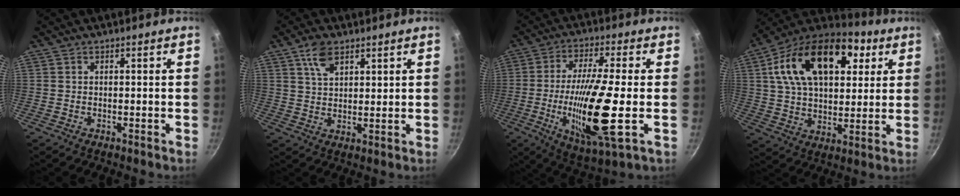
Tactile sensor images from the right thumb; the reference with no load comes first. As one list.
[{"total": 6.2, "force": [3.6, 3.2, 4.0], "torque": [-0.063, -0.012, 0.070]}, {"total": 18.4, "force": [-3.0, 3.7, 17.8], "torque": [-0.332, -0.003, -0.053]}, {"total": 25.0, "force": [8.5, 15.0, 18.0], "torque": [-0.287, 0.003, 0.126]}]